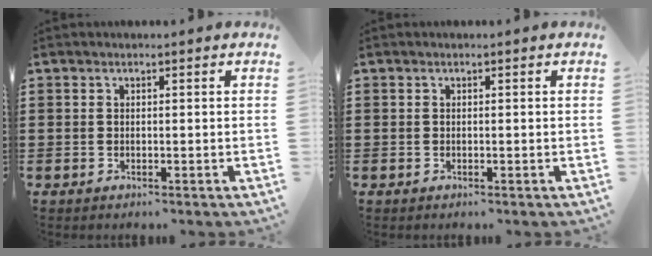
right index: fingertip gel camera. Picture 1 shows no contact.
{"total": 0.0}